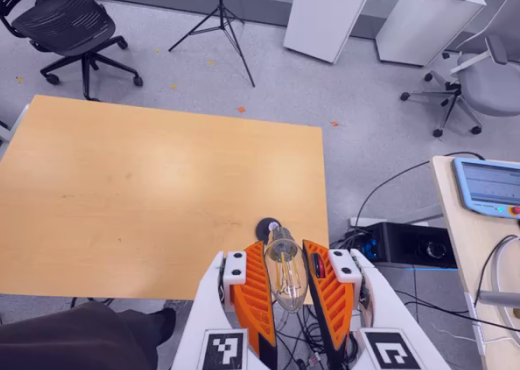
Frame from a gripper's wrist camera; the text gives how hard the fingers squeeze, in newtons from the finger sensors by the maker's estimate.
{"total": 12.5, "left": 13.4, "right": 11.7}